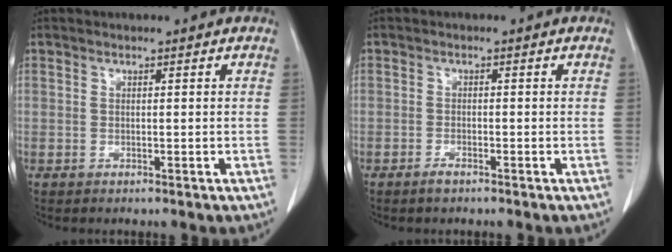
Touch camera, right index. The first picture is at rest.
{"total": 1.3, "force": [-1.1, 0.3, 0.7], "torque": [-0.018, -0.002, -0.017]}